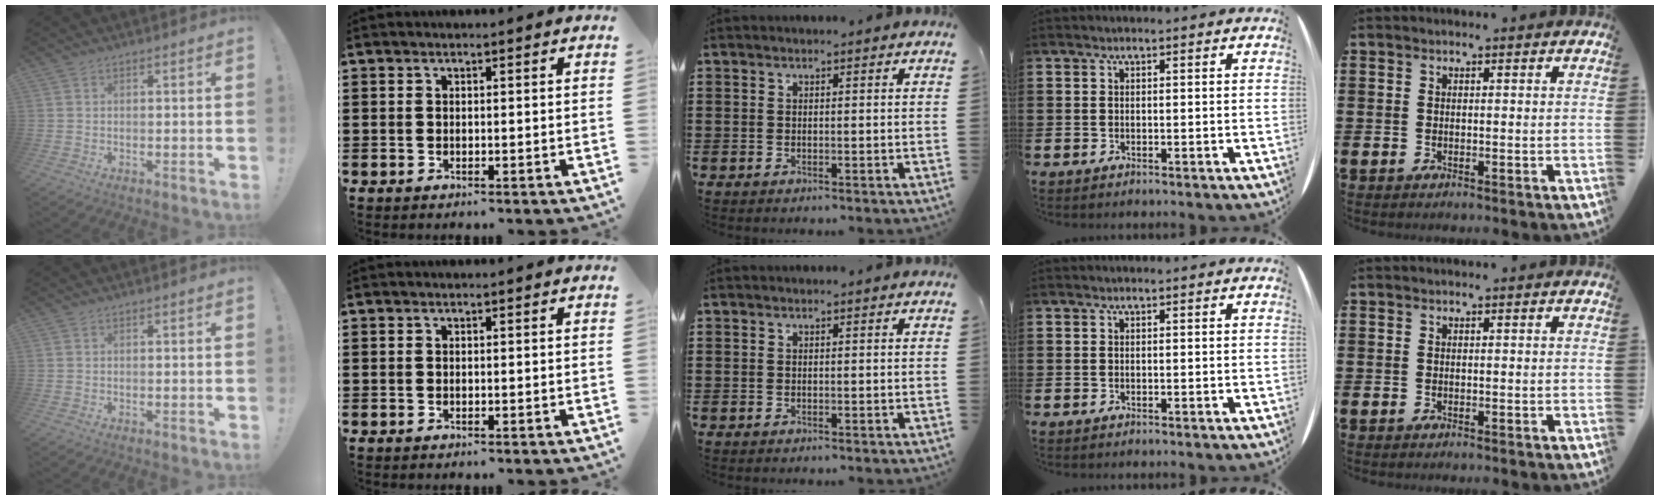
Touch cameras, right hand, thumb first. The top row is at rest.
{}